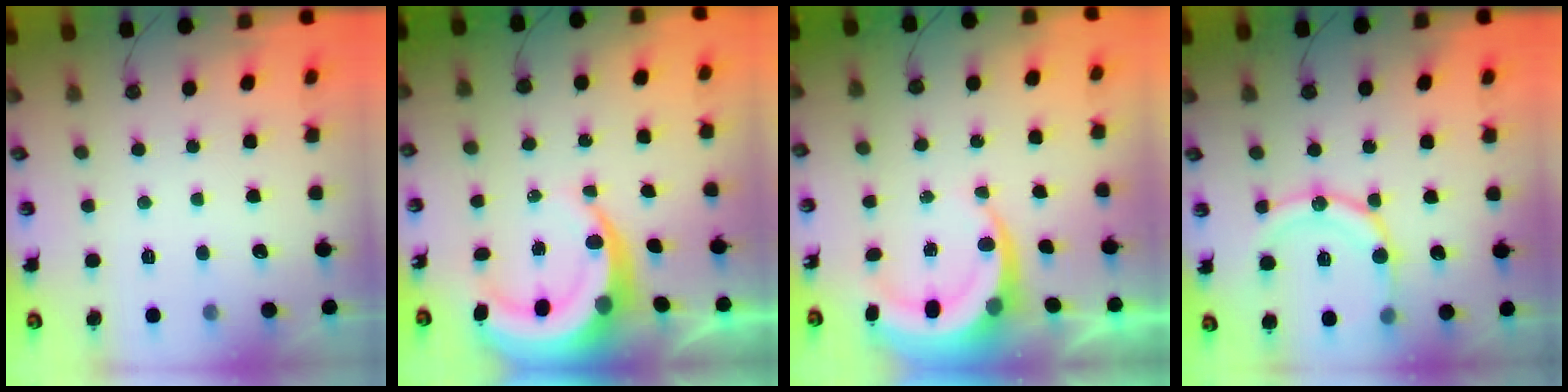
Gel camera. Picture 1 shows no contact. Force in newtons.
{"total": 9.2, "press": 9.1, "slide": 1.3}
{"total": 6.8, "press": 6.8, "slide": 0.8}
{"total": 16.2, "press": 15.9, "slide": 3.2}